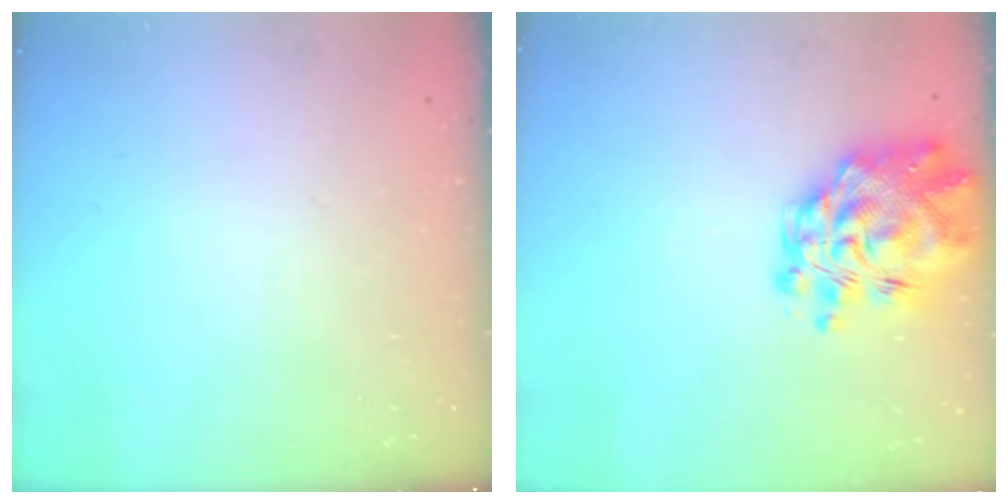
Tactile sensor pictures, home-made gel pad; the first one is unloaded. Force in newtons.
{"total": 13.4, "press": 12.4, "slide": 5.0}